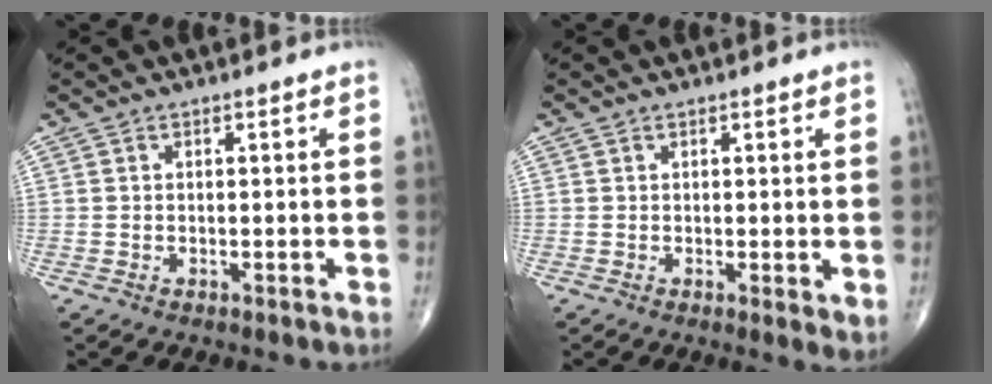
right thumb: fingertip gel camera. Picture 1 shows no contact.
{"total": 2.5, "force": [0.3, 0.7, 2.4], "torque": [-0.035, -0.011, 0.005]}